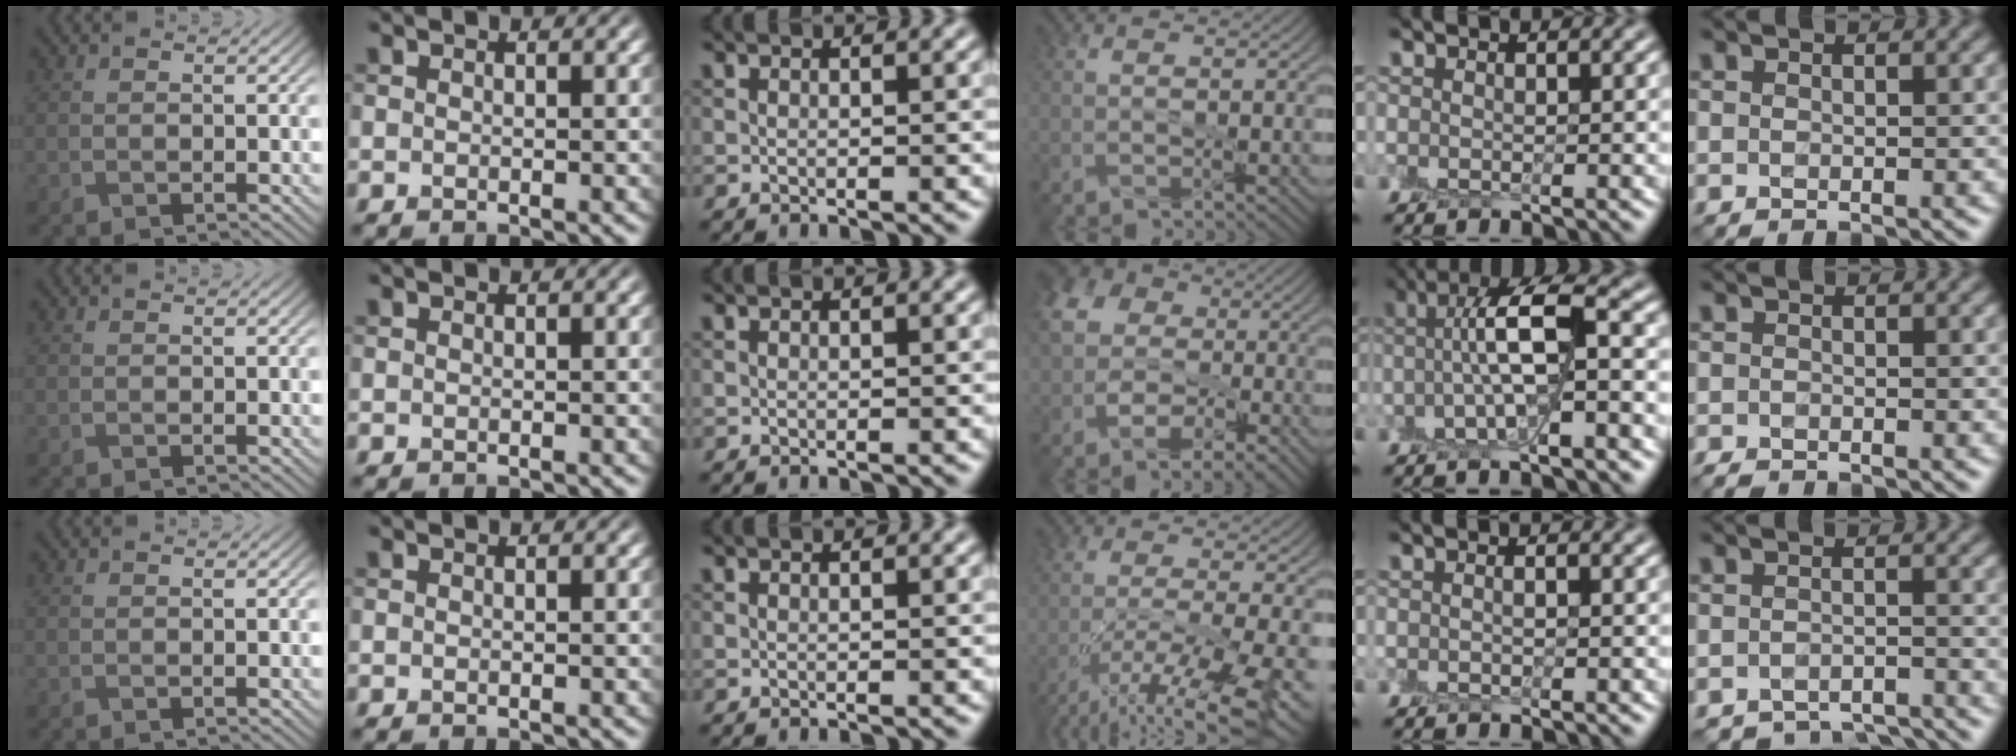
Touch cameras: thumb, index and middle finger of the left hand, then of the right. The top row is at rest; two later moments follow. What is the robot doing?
{"motion": "peel", "object": "sticky note"}